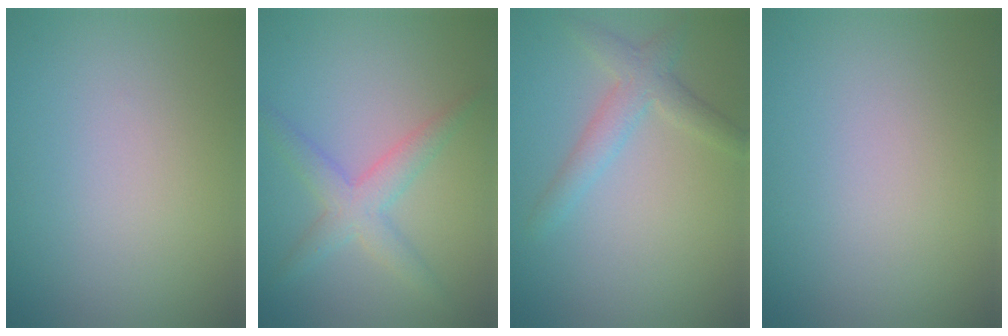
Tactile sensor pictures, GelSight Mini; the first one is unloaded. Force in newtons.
{"total": 3.2, "press": 3.2, "slide": 0.2}
{"total": 2.7, "press": 2.7, "slide": 0.1}
{"total": 0.0}